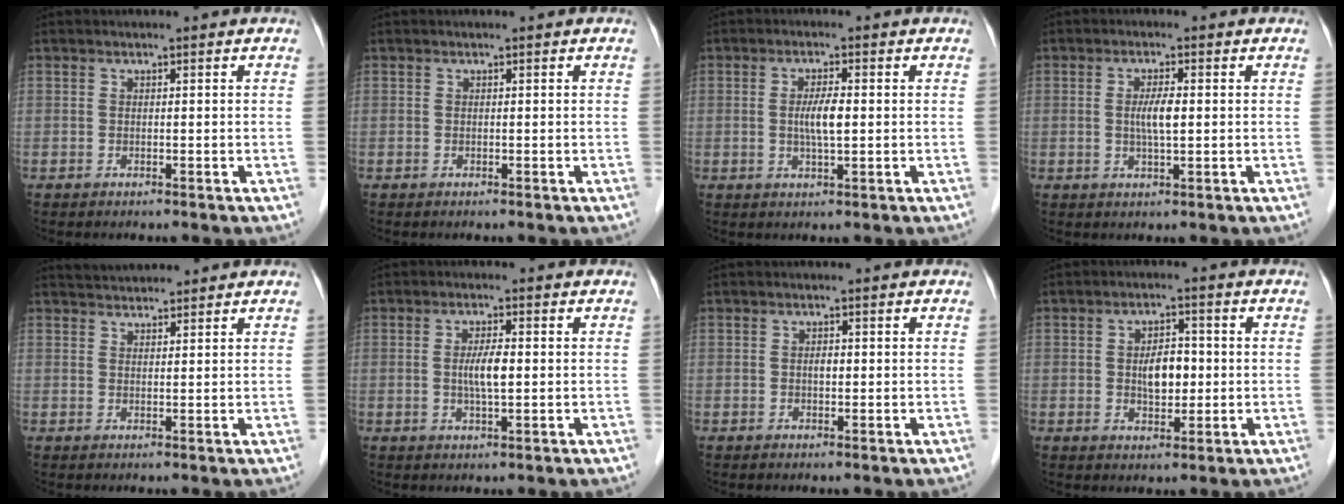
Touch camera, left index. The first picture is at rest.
{"total": 0.0}
{"total": 3.8, "force": [0.0, 0.6, 3.8], "torque": [-0.072, -0.003, -0.002]}
{"total": 3.5, "force": [0.1, 0.5, 3.4], "torque": [-0.064, -0.003, 0.001]}
{"total": 3.8, "force": [3.7, 0.6, 0.5], "torque": [-0.011, 0.031, 0.062]}
{"total": 3.8, "force": [0.0, 0.7, 3.8], "torque": [-0.072, -0.003, -0.002]}
{"total": 1.0, "force": [0.0, 0.5, 0.8], "torque": [-0.014, 0.000, -0.001]}
{"total": 4.9, "force": [0.0, 2.5, 4.2], "torque": [-0.073, 0.004, 0.001]}